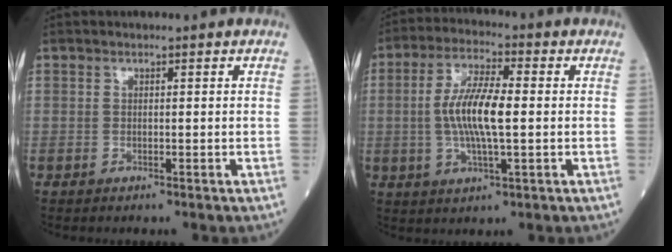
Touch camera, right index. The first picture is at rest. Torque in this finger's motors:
{"motor_torque": [0.44, -0.02, 0.39, 0.18]}